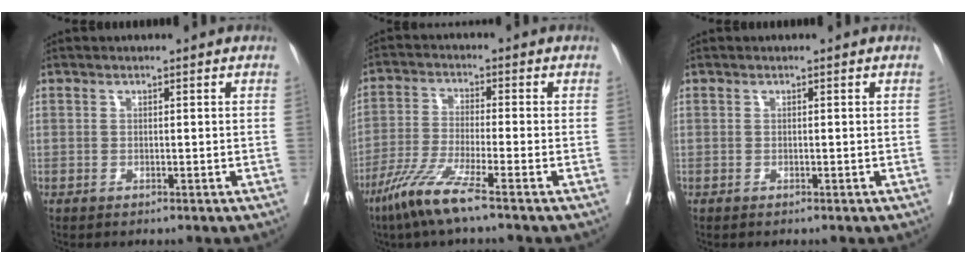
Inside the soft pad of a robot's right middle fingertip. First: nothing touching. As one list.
[{"total": 8.0, "force": [-5.3, -0.5, 5.9], "torque": [-0.124, -0.026, -0.111]}, {"total": 0.0}]